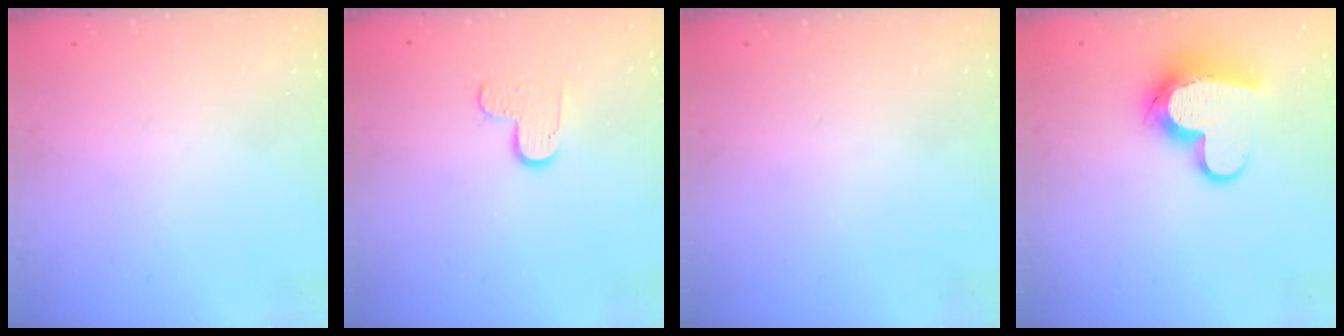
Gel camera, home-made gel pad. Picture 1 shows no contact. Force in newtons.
{"total": 5.5, "press": 5.5, "slide": 0.5}
{"total": 0.0}
{"total": 13.2, "press": 13.2, "slide": 0.9}